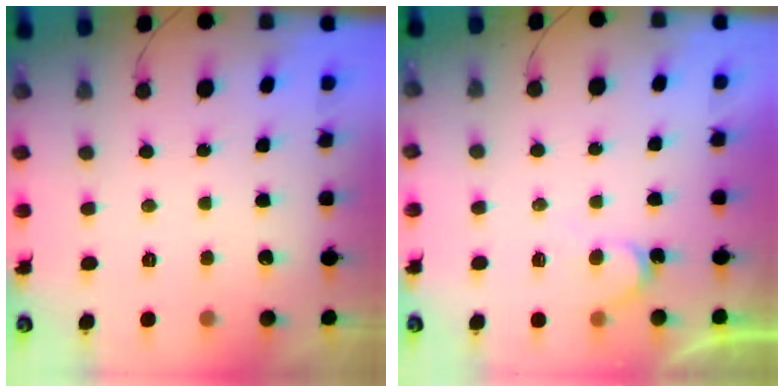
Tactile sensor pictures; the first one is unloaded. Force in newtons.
{"total": 5.8, "press": 5.8, "slide": 0.3}